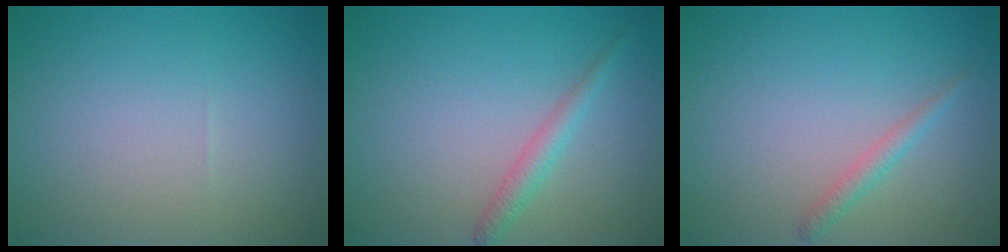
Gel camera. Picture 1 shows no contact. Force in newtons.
{"total": 1.8, "press": 1.8, "slide": 0.0}
{"total": 1.4, "press": 1.4, "slide": 0.1}